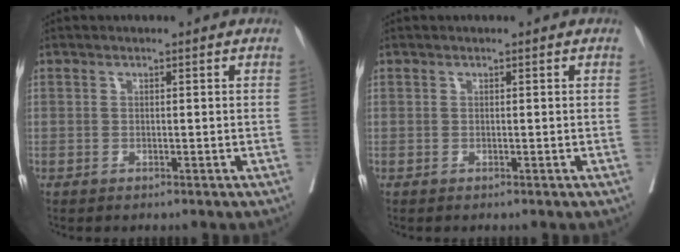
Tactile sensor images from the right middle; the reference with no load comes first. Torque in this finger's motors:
{"motor_torque": [-0.04, 0.08, -0.17, -0.03]}